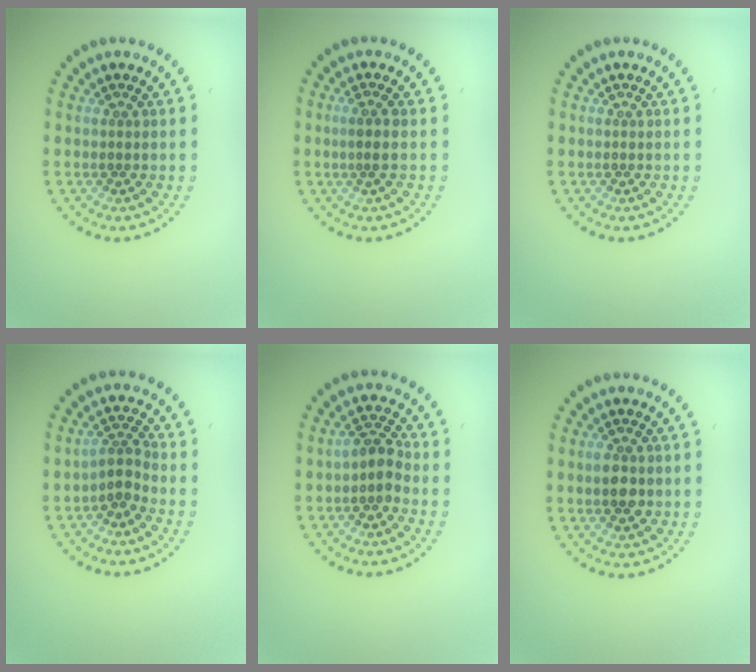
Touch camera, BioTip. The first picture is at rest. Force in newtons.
{"total": 1.1, "press": 0.8, "slide": 0.7}
{"total": 0.0}
{"total": 2.2, "press": 1.4, "slide": 1.6}
{"total": 2.4, "press": 2.1, "slide": 1.0}
{"total": 2.0, "press": 2.0, "slide": 0.1}